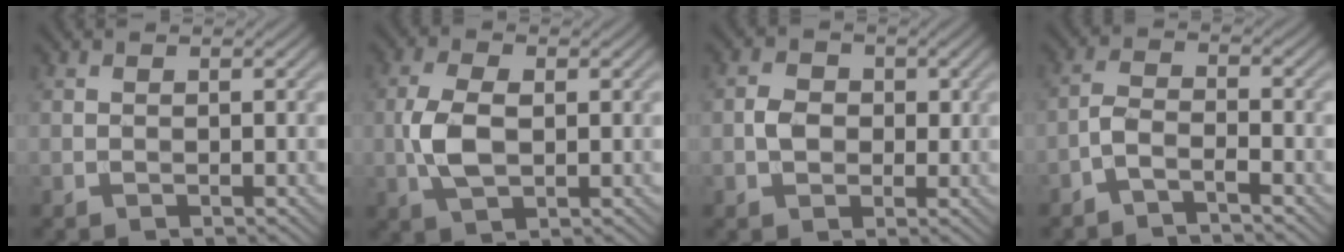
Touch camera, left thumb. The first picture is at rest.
{"total": 5.5, "force": [-0.2, 3.0, 4.6], "torque": [-0.115, 0.001, -0.003]}
{"total": 2.9, "force": [-0.1, 2.4, 1.6], "torque": [-0.033, 0.000, -0.009]}
{"total": 3.1, "force": [-2.3, 0.7, 1.9], "torque": [-0.042, 0.005, -0.056]}